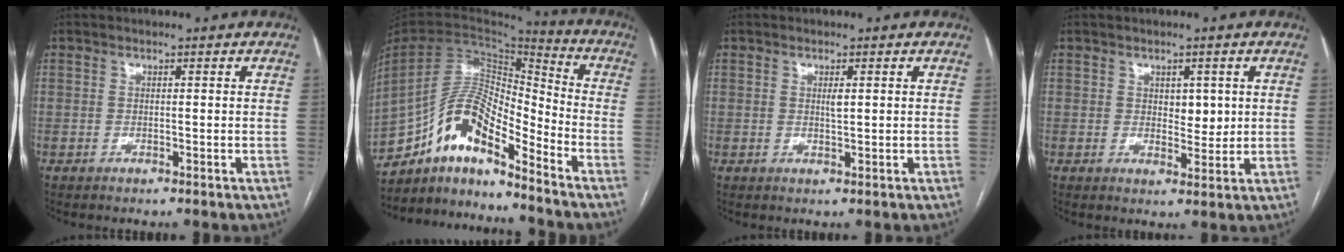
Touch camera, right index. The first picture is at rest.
{"total": 14.4, "force": [-10.4, 3.5, 9.2], "torque": [-0.170, 0.032, -0.184]}
{"total": 1.2, "force": [0.4, 0.2, 1.2], "torque": [-0.022, -0.001, 0.007]}
{"total": 3.2, "force": [0.9, 2.0, 2.4], "torque": [-0.026, -0.006, 0.014]}